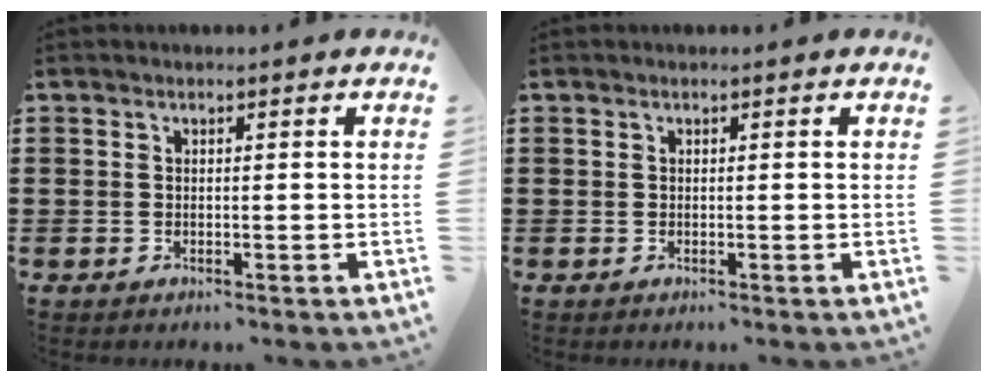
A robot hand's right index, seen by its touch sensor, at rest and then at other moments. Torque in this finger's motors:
{"motor_torque": [-0.14, 0.22, 0.01, 0.00]}